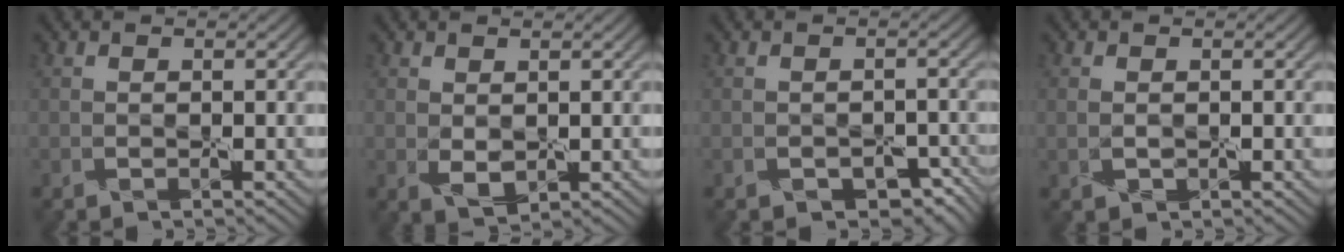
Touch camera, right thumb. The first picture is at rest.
{"total": 2.0, "force": [0.5, 1.3, 1.5], "torque": [-0.035, -0.008, 0.015]}
{"total": 3.7, "force": [-2.1, 2.3, 2.1], "torque": [-0.032, -0.010, -0.020]}
{"total": 1.4, "force": [-0.1, 1.0, 1.0], "torque": [-0.029, -0.003, 0.001]}